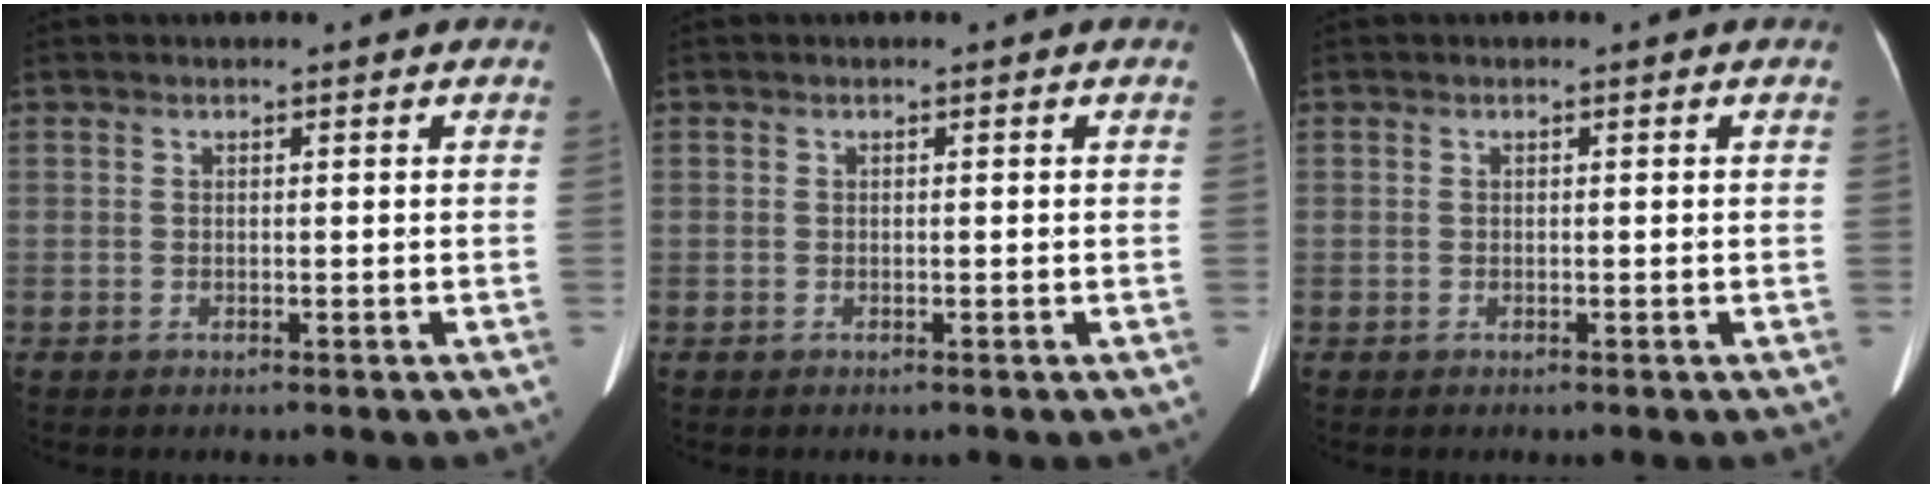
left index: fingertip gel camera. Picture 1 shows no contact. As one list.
[{"total": 0.0}, {"total": 0.0}]